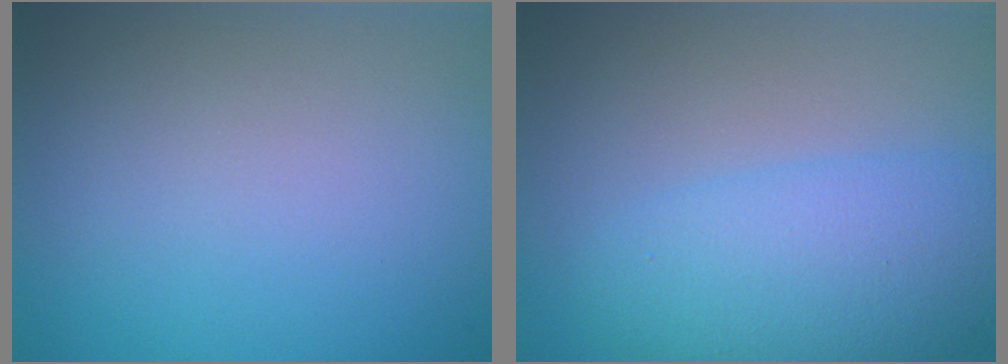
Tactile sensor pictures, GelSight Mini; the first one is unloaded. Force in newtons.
{"total": 5.8, "press": 5.8, "slide": 0.2}